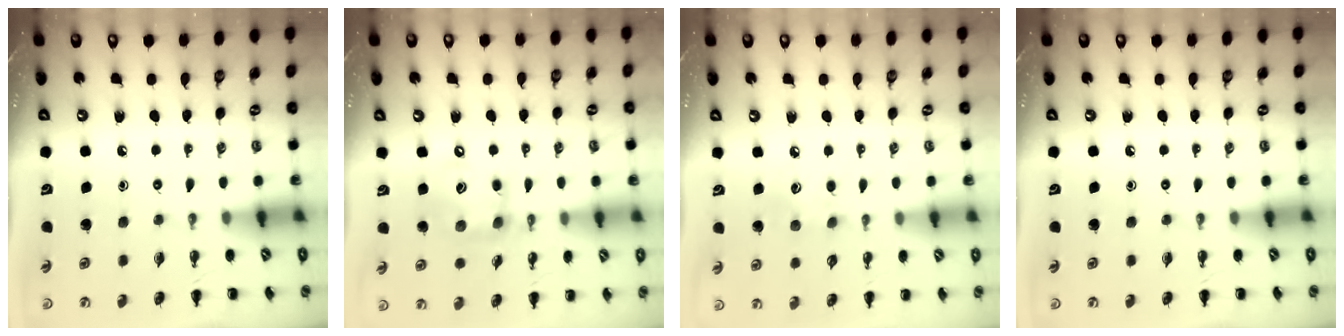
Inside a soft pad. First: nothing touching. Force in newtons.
{"total": 11.1, "press": 11.0, "slide": 1.3}
{"total": 4.6, "press": 4.5, "slide": 1.2}
{"total": 0.0}